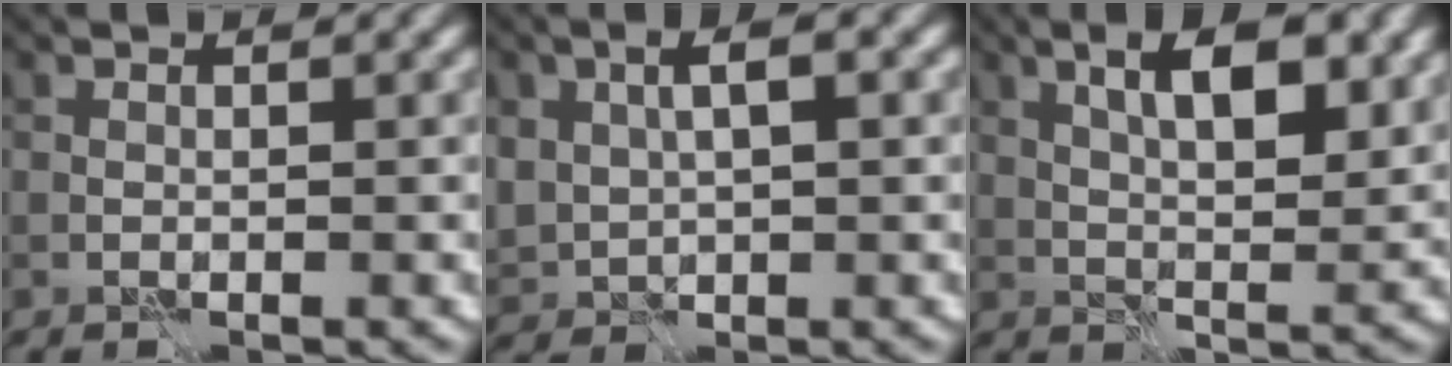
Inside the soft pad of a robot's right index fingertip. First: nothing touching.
{"total": 4.4, "force": [1.3, 2.6, 3.3], "torque": [-0.074, 0.004, 0.025]}
{"total": 6.0, "force": [2.3, 2.2, 5.1], "torque": [-0.082, 0.002, 0.038]}